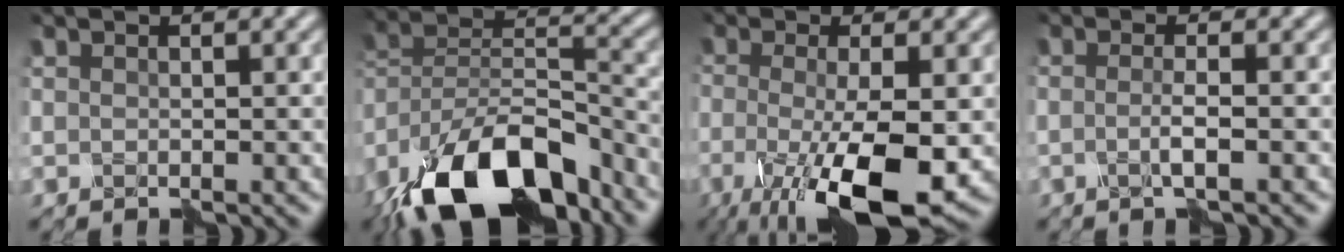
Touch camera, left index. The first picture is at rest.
{"total": 15.8, "force": [-11.7, 6.0, 8.7], "torque": [-0.169, 0.008, -0.208]}
{"total": 9.6, "force": [-3.1, 2.3, 8.8], "torque": [-0.138, -0.017, -0.051]}
{"total": 2.1, "force": [-1.0, 0.4, 1.8], "torque": [-0.029, -0.001, -0.024]}